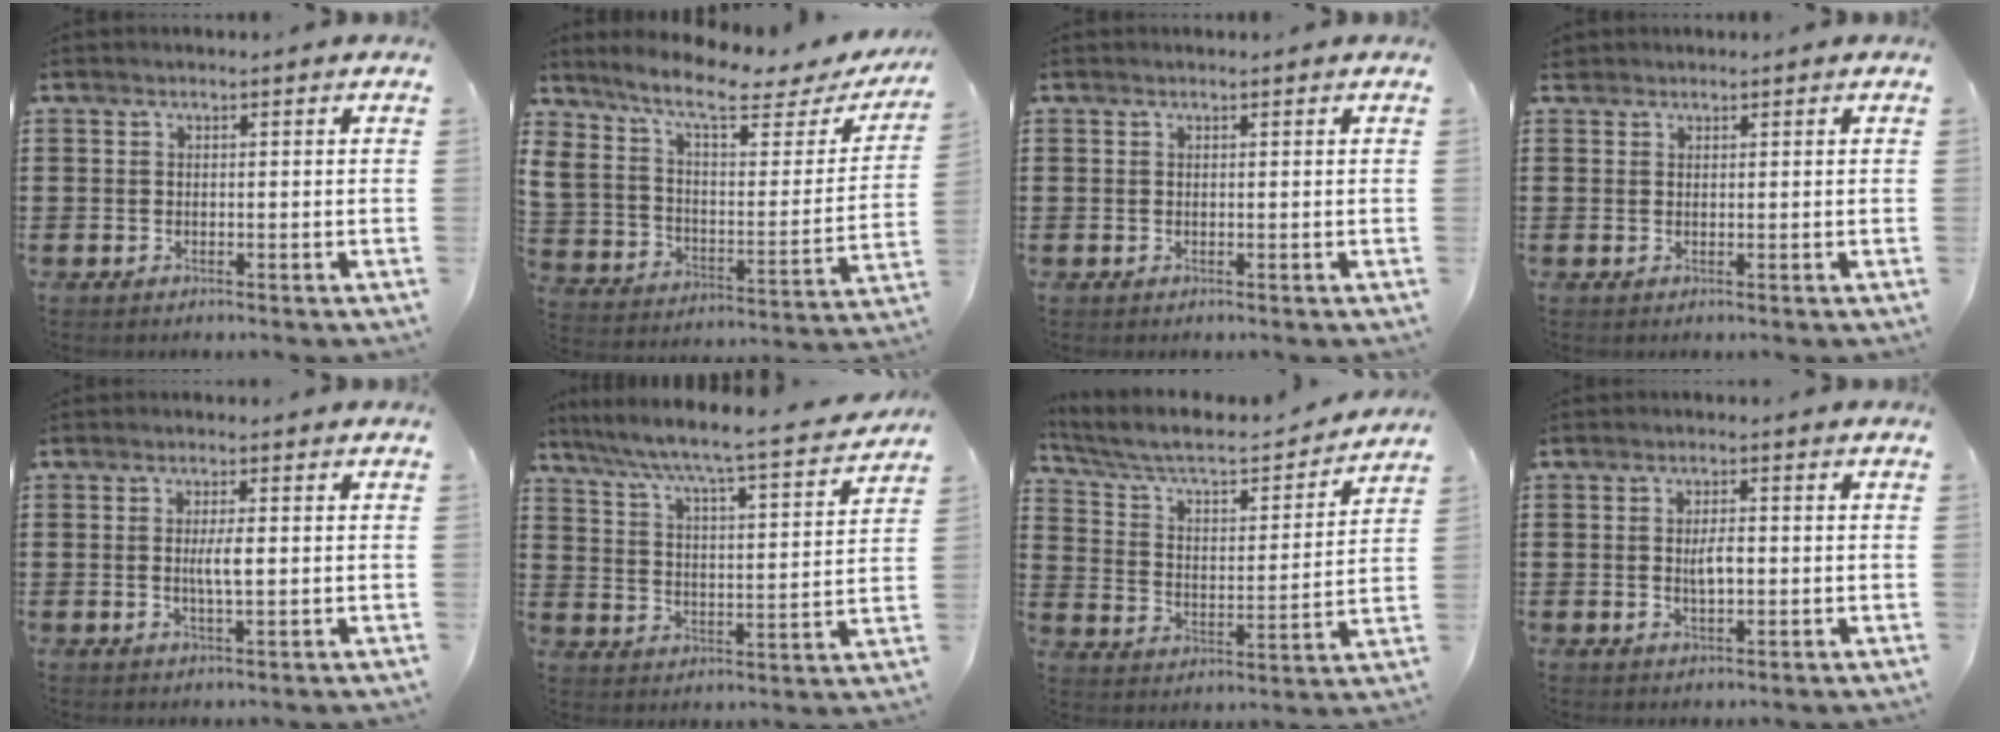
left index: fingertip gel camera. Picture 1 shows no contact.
{"total": 8.8, "force": [6.4, 2.1, 5.6], "torque": [-0.135, -0.033, 0.108]}
{"total": 0.0}
{"total": 0.9, "force": [0.8, 0.4, 0.1], "torque": [-0.004, 0.003, 0.015]}
{"total": 3.2, "force": [0.1, 0.5, 3.1], "torque": [-0.059, -0.003, 0.001]}
{"total": 5.2, "force": [4.7, -0.5, 2.3], "torque": [-0.069, -0.044, 0.067]}
{"total": 5.9, "force": [5.1, 1.3, 2.6], "torque": [-0.076, -0.038, 0.079]}
{"total": 3.0, "force": [0.0, 1.1, 2.8], "torque": [-0.053, 0.000, -0.001]}